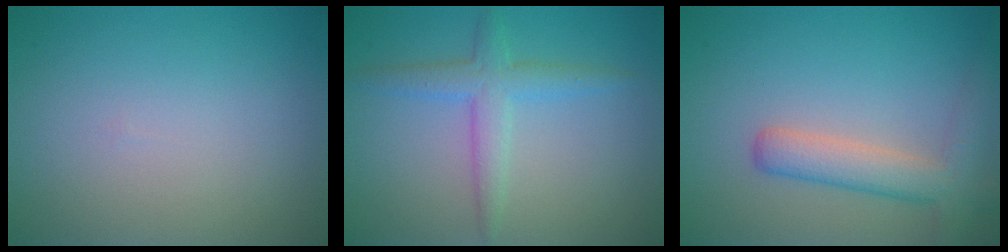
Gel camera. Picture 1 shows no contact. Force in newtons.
{"total": 3.0, "press": 3.0, "slide": 0.1}
{"total": 4.2, "press": 4.2, "slide": 0.2}